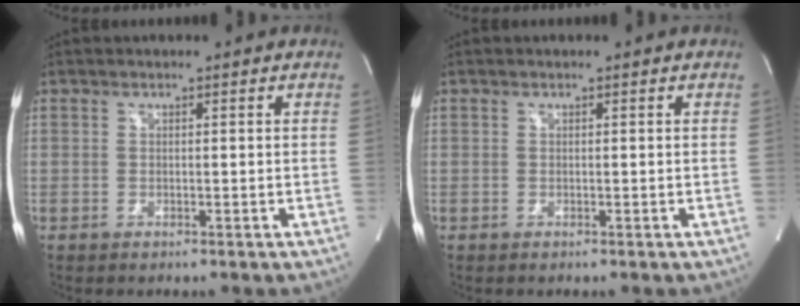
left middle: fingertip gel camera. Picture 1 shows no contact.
{"total": 0.0}